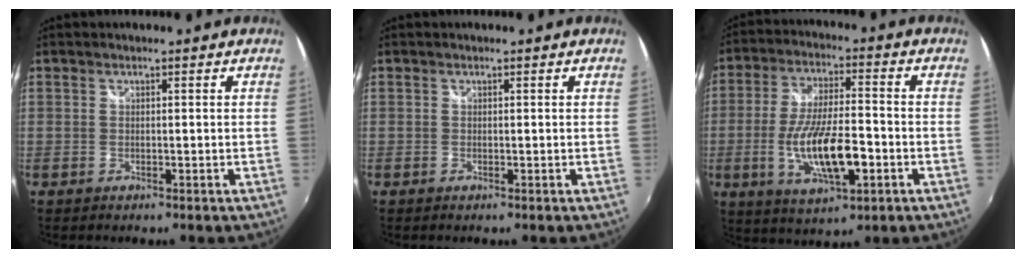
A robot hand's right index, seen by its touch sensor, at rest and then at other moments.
{"total": 0.0}
{"total": 13.9, "force": [-4.2, 4.2, 12.6], "torque": [-0.247, -0.016, -0.068]}